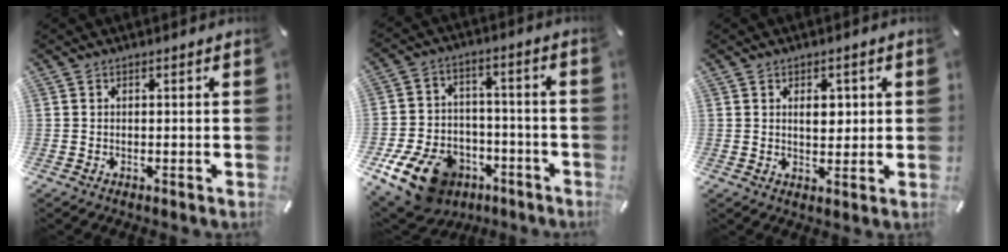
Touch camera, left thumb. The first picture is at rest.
{"total": 14.5, "force": [-8.3, 9.8, 6.9], "torque": [-0.115, 0.055, -0.139]}
{"total": 4.7, "force": [1.0, 3.3, 3.1], "torque": [-0.029, -0.010, 0.007]}